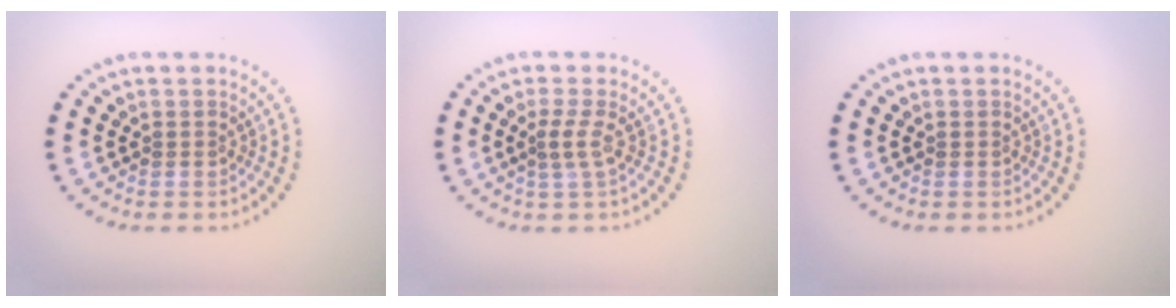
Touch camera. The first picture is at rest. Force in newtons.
{"total": 1.6, "press": 1.1, "slide": 1.2}
{"total": 0.0}